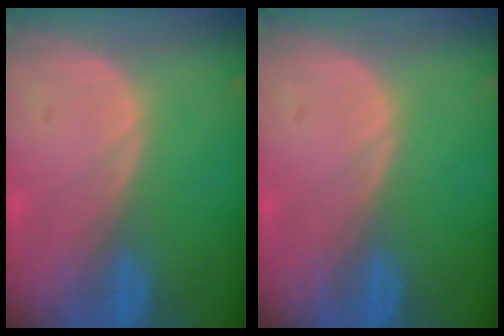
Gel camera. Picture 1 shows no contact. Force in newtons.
{"total": 0.0}